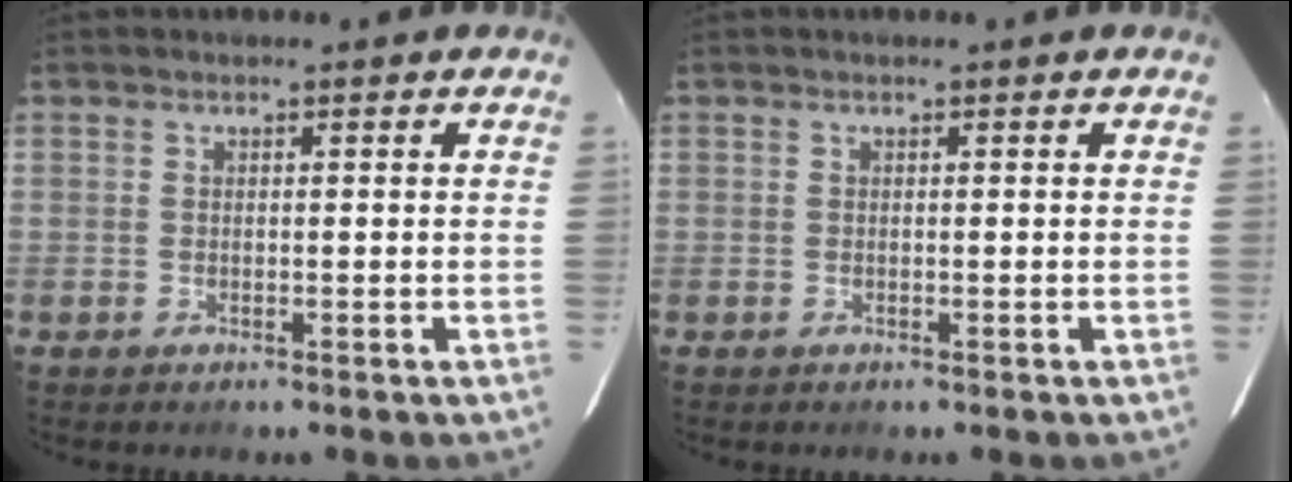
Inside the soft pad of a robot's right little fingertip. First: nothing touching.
{"total": 0.0}